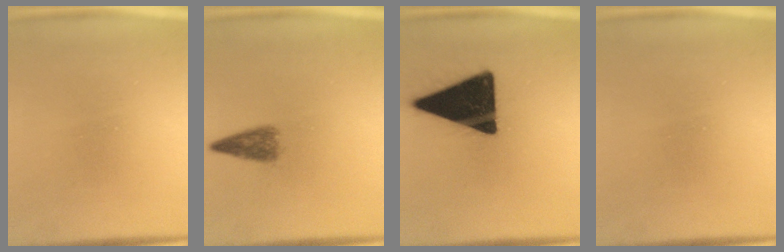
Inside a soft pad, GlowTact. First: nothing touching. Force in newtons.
{"total": 4.0}
{"total": 19.5}
{"total": 0.0}